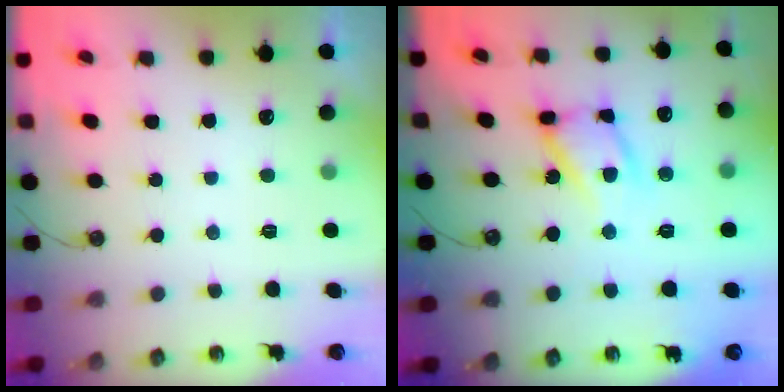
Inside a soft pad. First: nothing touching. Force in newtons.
{"total": 13.3, "press": 13.3, "slide": 1.2}